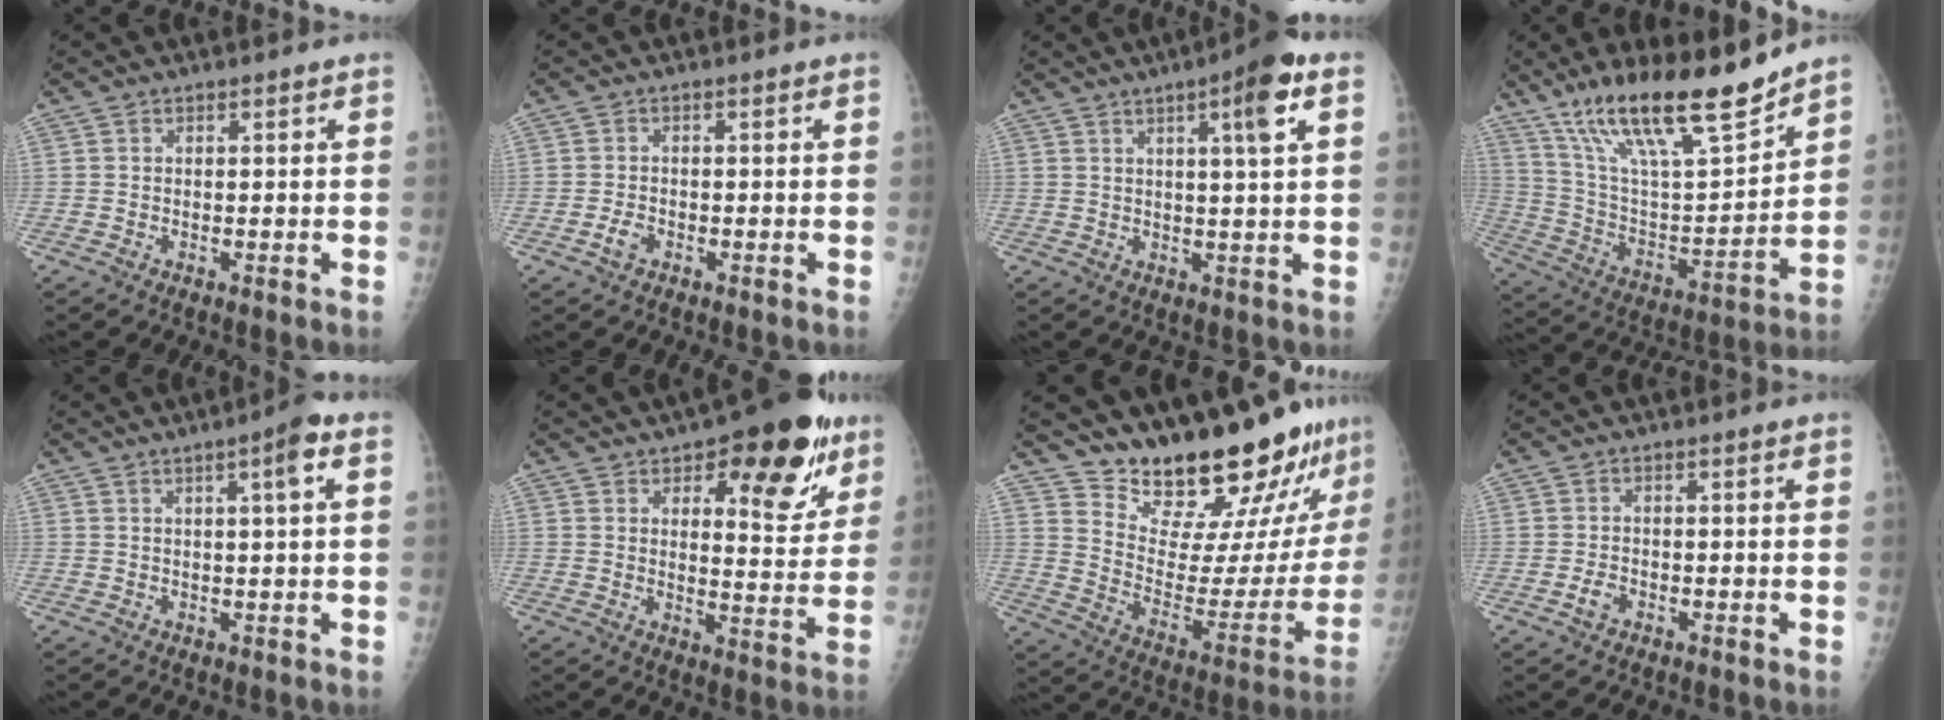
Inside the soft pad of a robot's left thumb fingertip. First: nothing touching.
{"total": 2.1, "force": [-1.0, 1.3, 1.3], "torque": [-0.026, 0.004, -0.020]}
{"total": 8.1, "force": [3.4, 0.8, 7.3], "torque": [-0.109, -0.004, 0.046]}
{"total": 22.0, "force": [16.5, 4.7, 13.8], "torque": [-0.216, -0.074, 0.298]}
{"total": 4.6, "force": [1.7, 0.4, 4.3], "torque": [-0.065, 0.002, 0.023]}
{"total": 16.6, "force": [8.9, 7.3, 11.9], "torque": [-0.096, -0.037, 0.119]}
{"total": 23.4, "force": [21.3, 4.4, 8.7], "torque": [-0.091, -0.175, 0.305]}
{"total": 1.9, "force": [-0.9, 1.3, 1.1], "torque": [-0.022, 0.004, -0.018]}